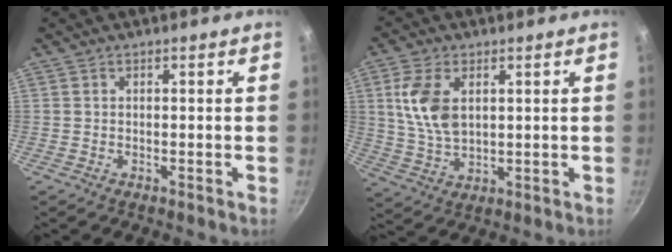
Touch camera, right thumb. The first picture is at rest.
{"total": 9.9, "force": [2.6, 5.9, 7.5], "torque": [-0.142, -0.016, 0.055]}